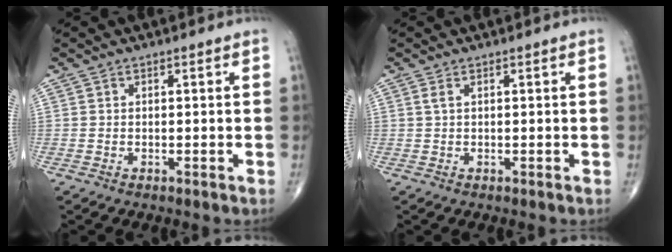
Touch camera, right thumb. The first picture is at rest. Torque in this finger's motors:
{"motor_torque": [-0.39, 0.29, 0.27, 0.14, 0.04]}